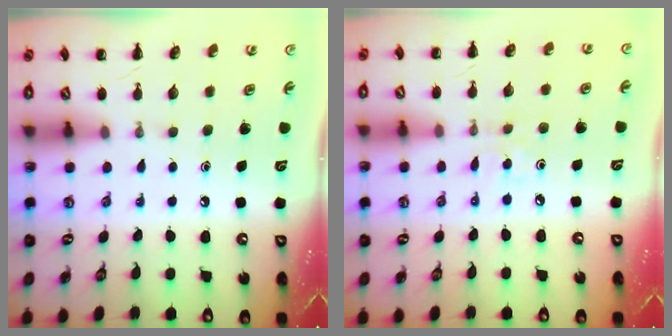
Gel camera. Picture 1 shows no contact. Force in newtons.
{"total": 2.2, "press": 2.1, "slide": 0.6}